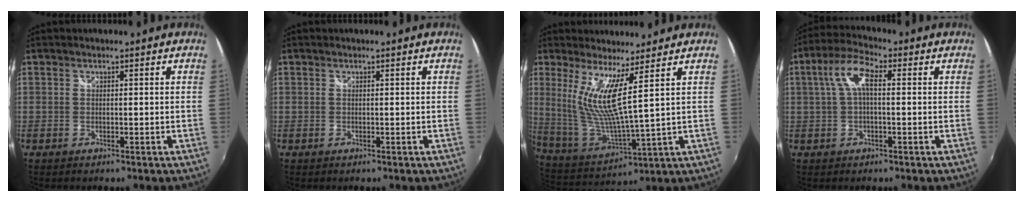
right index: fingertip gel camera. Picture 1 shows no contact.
{"total": 0.0}
{"total": 10.2, "force": [5.4, -0.1, 8.6], "torque": [-0.160, -0.014, 0.115]}
{"total": 6.5, "force": [0.8, 2.4, 6.0], "torque": [-0.123, 0.020, 0.017]}